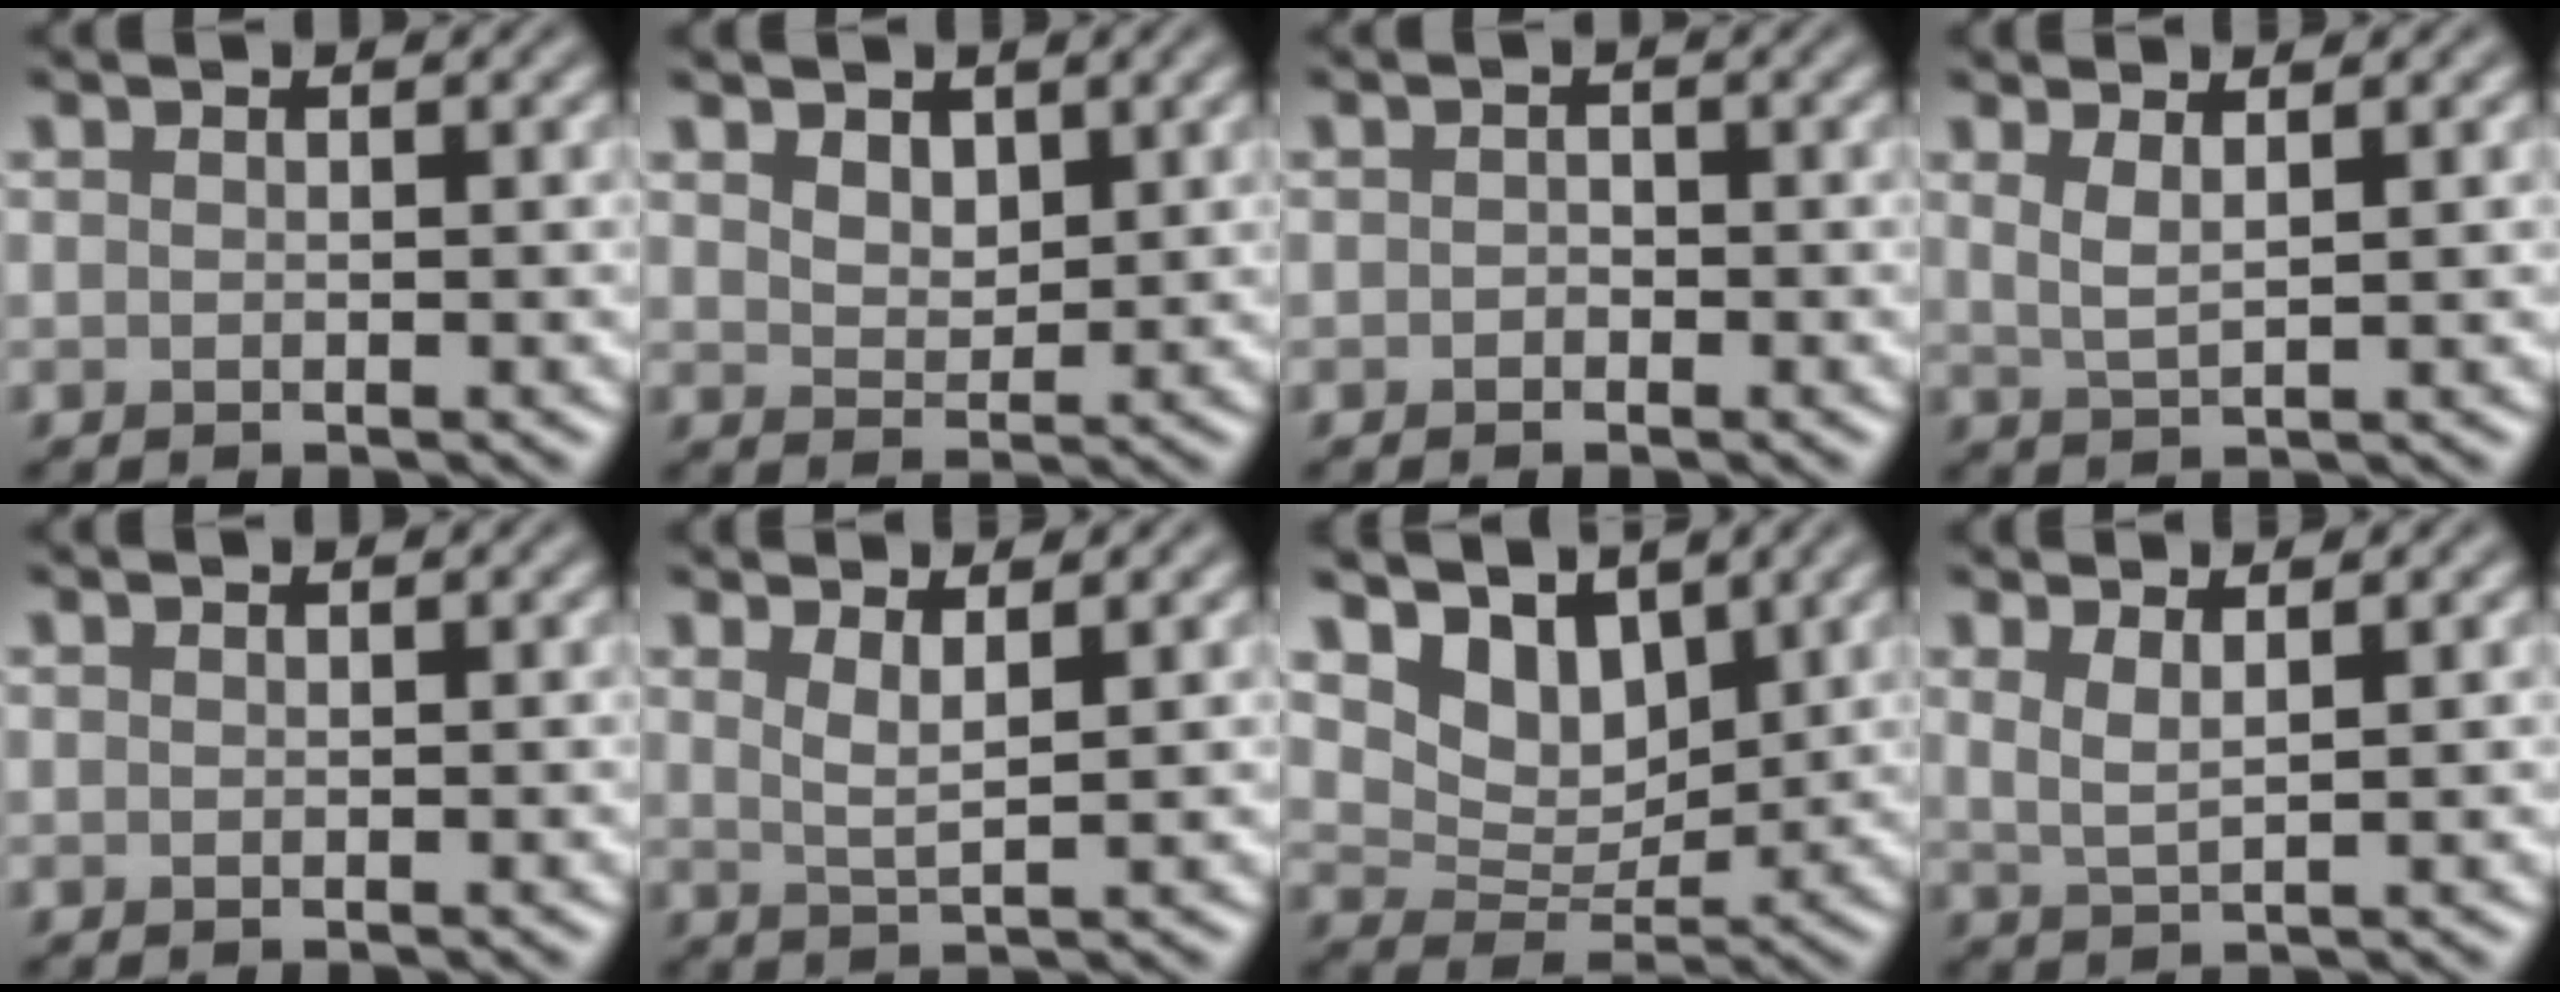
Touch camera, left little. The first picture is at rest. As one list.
[{"total": 2.3, "force": [1.4, 1.4, 1.2], "torque": [-0.027, -0.004, 0.029]}, {"total": 0.7, "force": [-0.3, 0.6, 0.3], "torque": [-0.004, -0.002, -0.007]}, {"total": 2.1, "force": [1.1, 0.6, 1.7], "torque": [-0.031, -0.003, 0.021]}, {"total": 0.0}, {"total": 2.3, "force": [1.4, 0.6, 1.8], "torque": [-0.027, -0.004, 0.024]}, {"total": 5.2, "force": [3.8, 2.8, 2.1], "torque": [-0.054, -0.022, 0.072]}, {"total": 2.2, "force": [1.2, 0.6, 1.7], "torque": [-0.030, -0.004, 0.022]}]